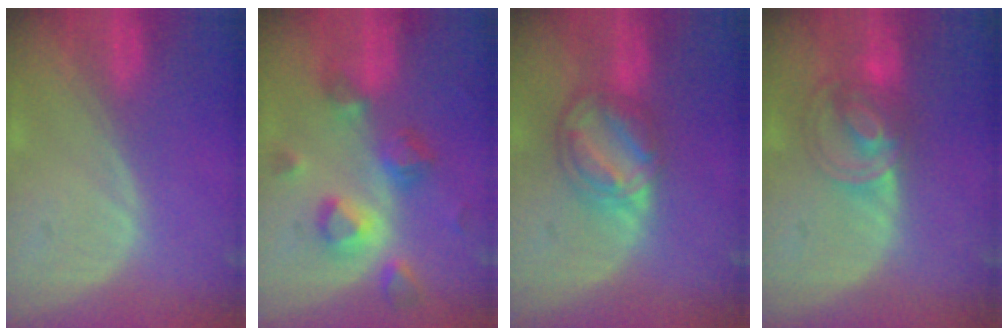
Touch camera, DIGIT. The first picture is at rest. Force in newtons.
{"total": 7.9, "press": 7.7, "slide": 2.1}
{"total": 8.1, "press": 6.9, "slide": 4.1}
{"total": 7.4, "press": 6.3, "slide": 3.9}